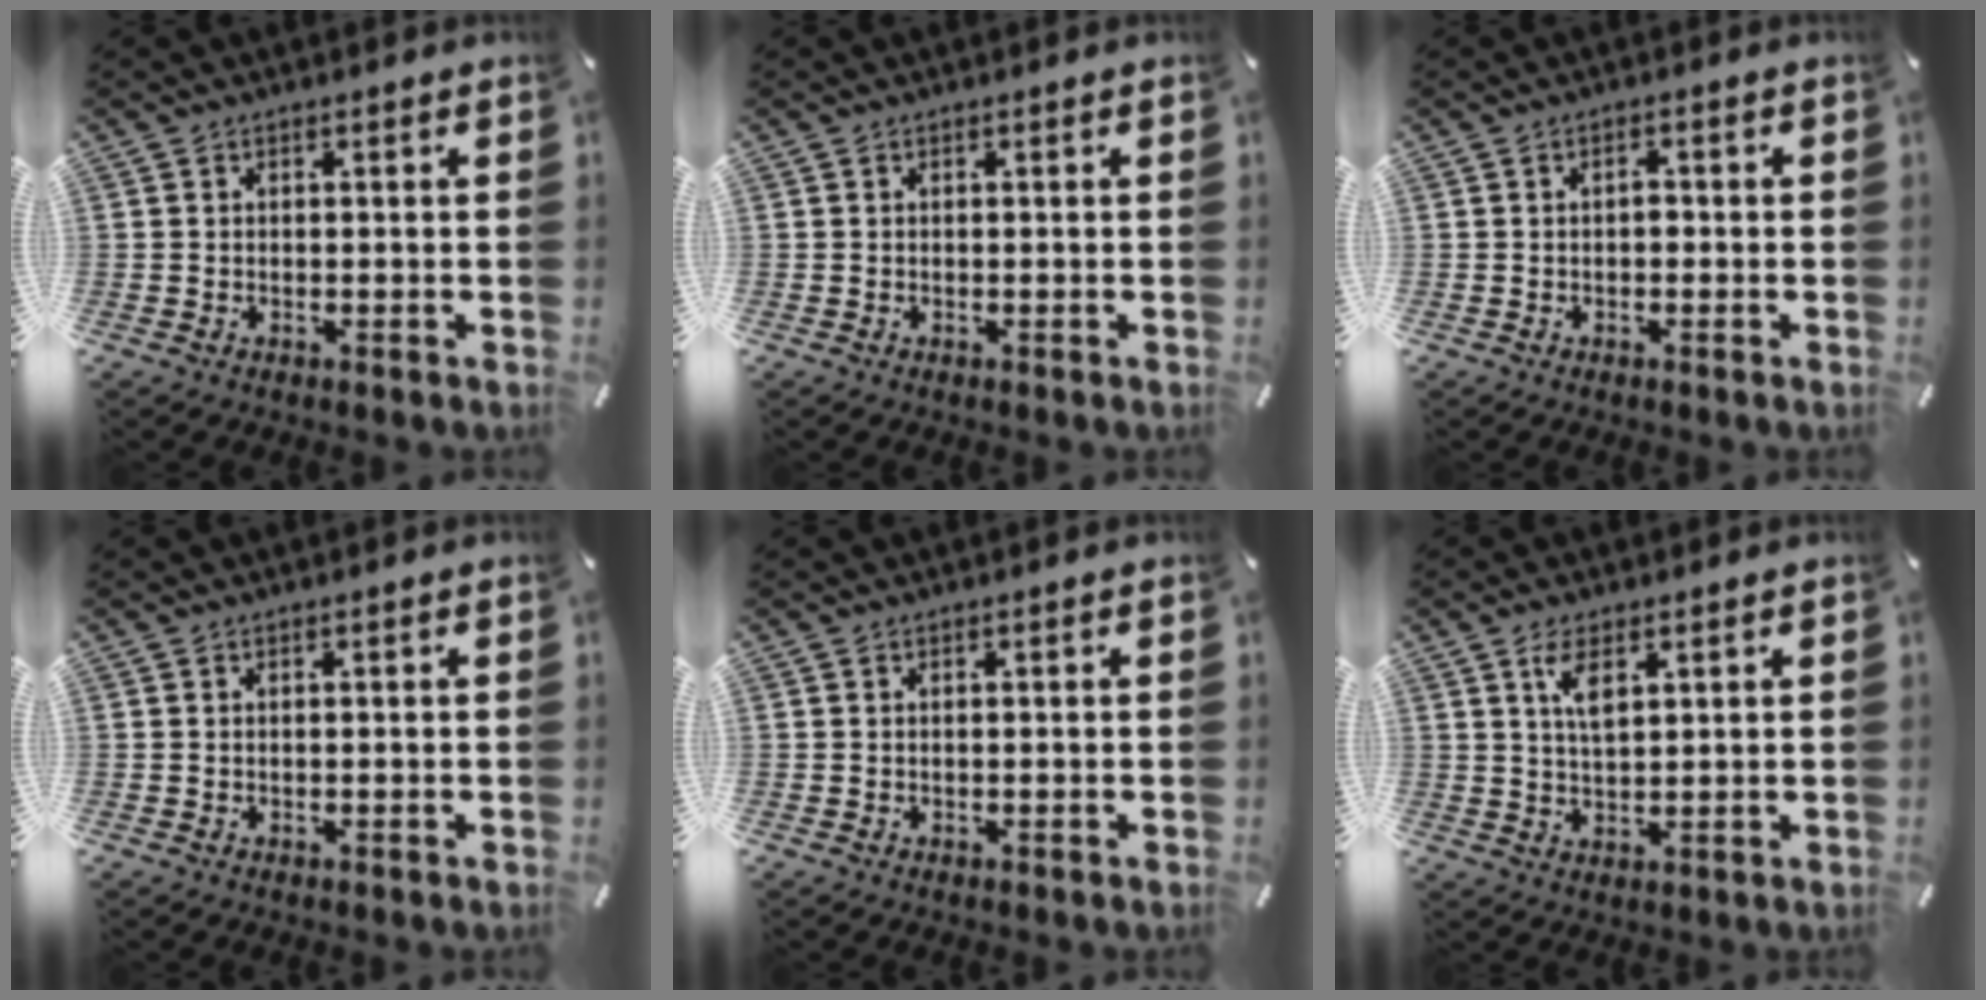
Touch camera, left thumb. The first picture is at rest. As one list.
[{"total": 0.0}, {"total": 1.6, "force": [-0.3, 1.0, 1.2], "torque": [-0.024, 0.005, -0.008]}, {"total": 0.0}, {"total": 0.0}, {"total": 5.1, "force": [2.5, 2.2, 3.8], "torque": [-0.066, -0.003, 0.040]}]